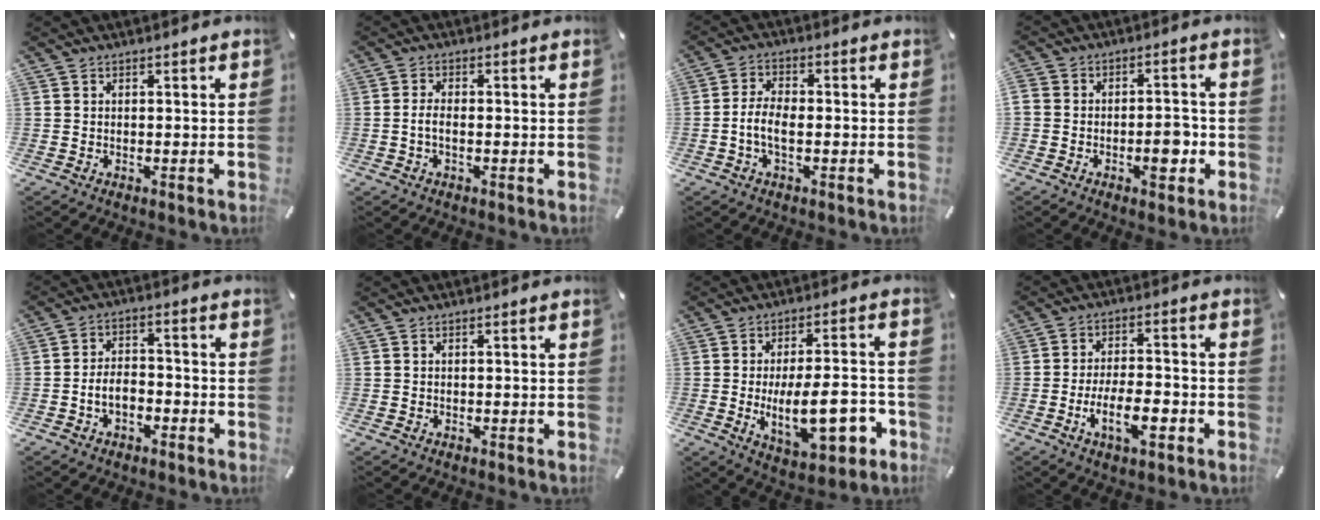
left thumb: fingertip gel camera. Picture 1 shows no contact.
{"total": 2.6, "force": [-0.6, 0.9, 2.3], "torque": [-0.048, 0.001, -0.013]}
{"total": 5.4, "force": [-1.4, 2.6, 4.5], "torque": [-0.097, 0.005, -0.028]}
{"total": 6.5, "force": [-2.5, 3.7, 4.7], "torque": [-0.062, 0.015, -0.041]}
{"total": 5.1, "force": [-2.5, 3.2, 3.1], "torque": [-0.058, 0.018, -0.048]}
{"total": 0.0}
{"total": 17.2, "force": [-3.6, 7.0, 15.3], "torque": [-0.237, -0.008, -0.051]}
{"total": 10.9, "force": [-4.3, 4.4, 8.9], "torque": [-0.170, 0.011, -0.076]}